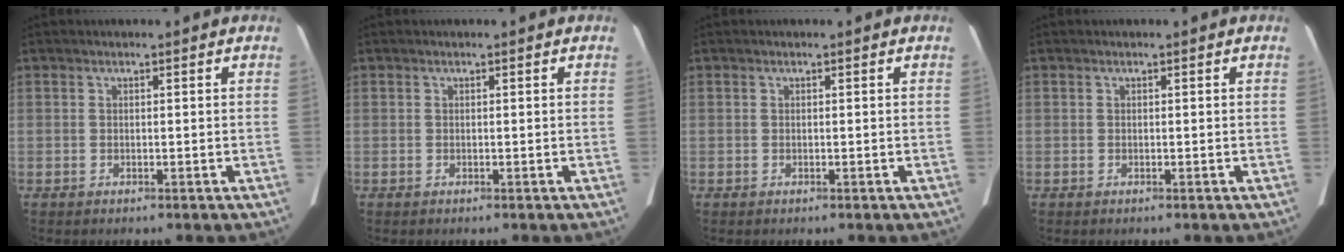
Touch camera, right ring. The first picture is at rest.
{"total": 0.0}
{"total": 0.0}
{"total": 0.0}